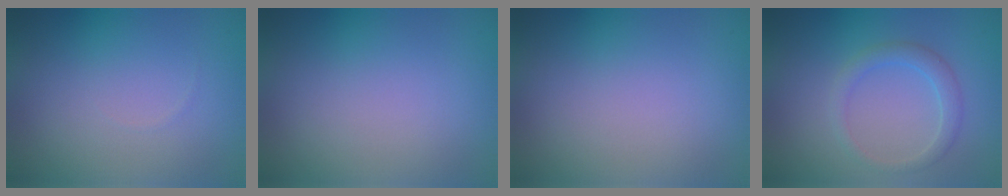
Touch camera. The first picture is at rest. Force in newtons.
{"total": 0.0}
{"total": 0.0}
{"total": 2.0, "press": 2.0, "slide": 0.1}